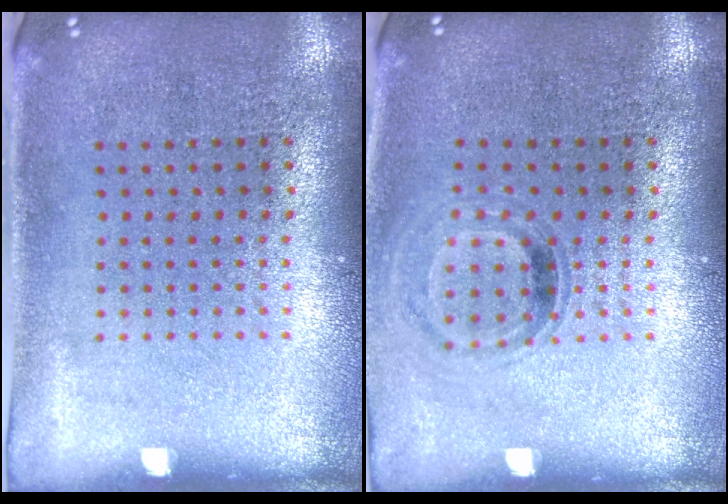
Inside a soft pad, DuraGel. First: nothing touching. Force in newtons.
{"total": 0.9, "press": 0.9, "slide": 0.3}